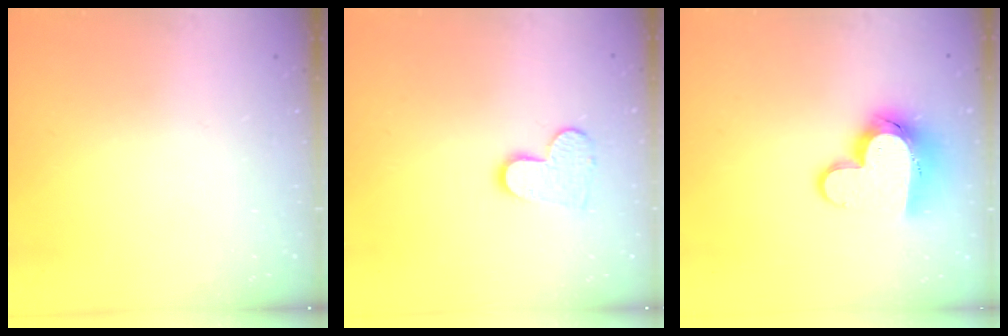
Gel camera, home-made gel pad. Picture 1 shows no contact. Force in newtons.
{"total": 9.9, "press": 9.8, "slide": 0.7}
{"total": 13.1, "press": 13.0, "slide": 1.3}